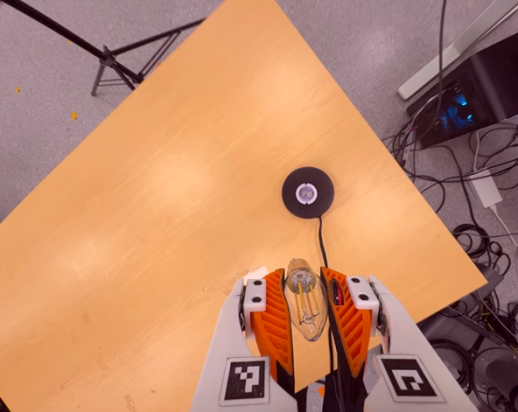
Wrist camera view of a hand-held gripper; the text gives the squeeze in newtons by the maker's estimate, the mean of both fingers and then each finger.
{"total": 22.0, "left": 23.6, "right": 20.3}